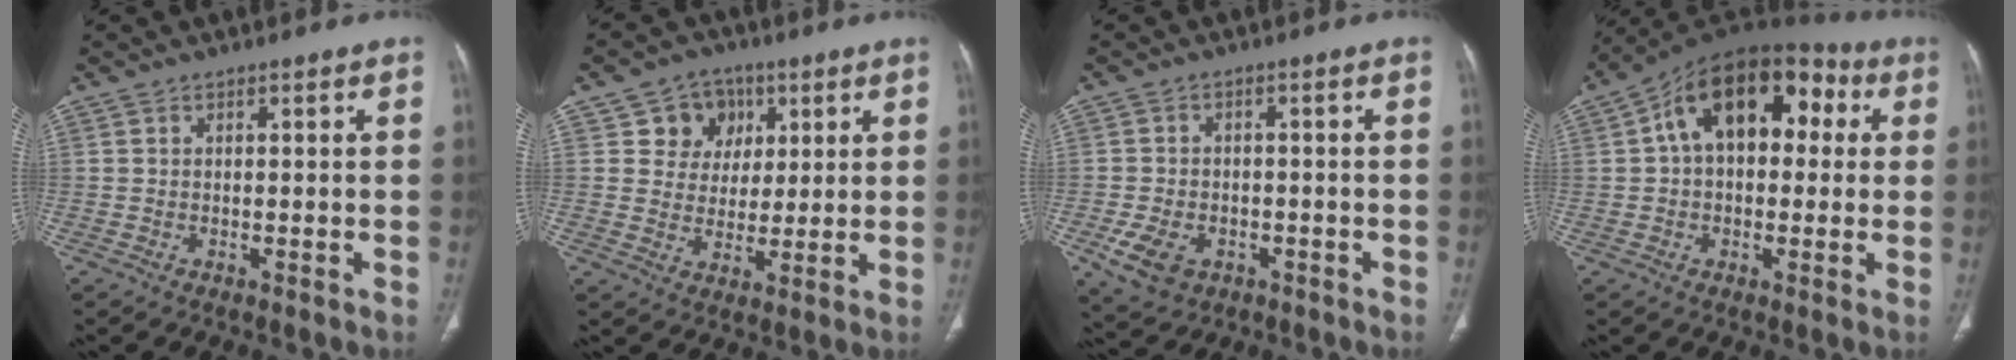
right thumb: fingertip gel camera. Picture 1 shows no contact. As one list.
[{"total": 8.3, "force": [3.2, 7.4, 2.0], "torque": [0.009, -0.005, 0.052]}, {"total": 7.3, "force": [-3.0, 5.2, 4.2], "torque": [-0.077, 0.011, -0.041]}, {"total": 17.6, "force": [3.9, 10.8, 13.4], "torque": [-0.171, 0.043, 0.049]}]